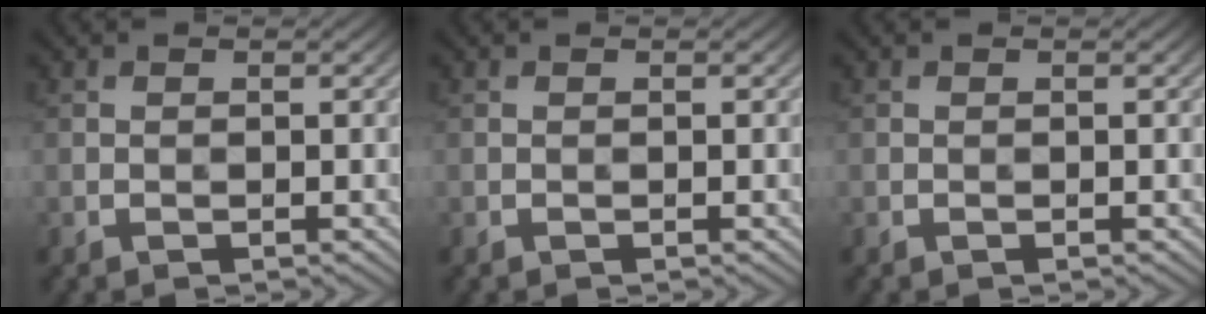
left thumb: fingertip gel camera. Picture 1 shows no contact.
{"total": 0.0}
{"total": 0.0}